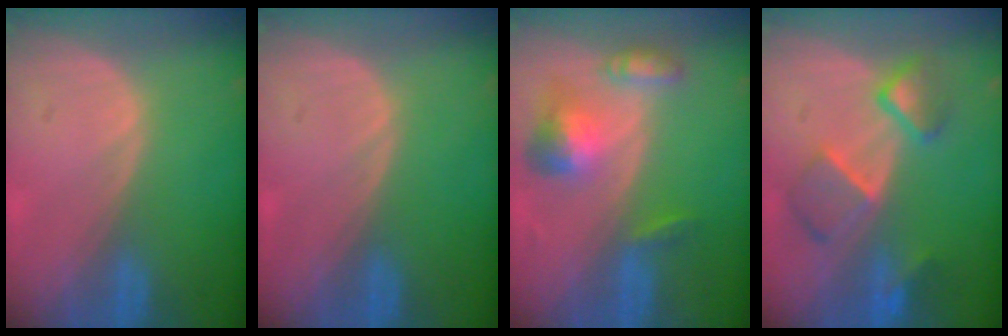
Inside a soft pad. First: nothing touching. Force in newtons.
{"total": 0.0}
{"total": 6.5, "press": 6.0, "slide": 2.4}
{"total": 6.9, "press": 6.7, "slide": 1.6}